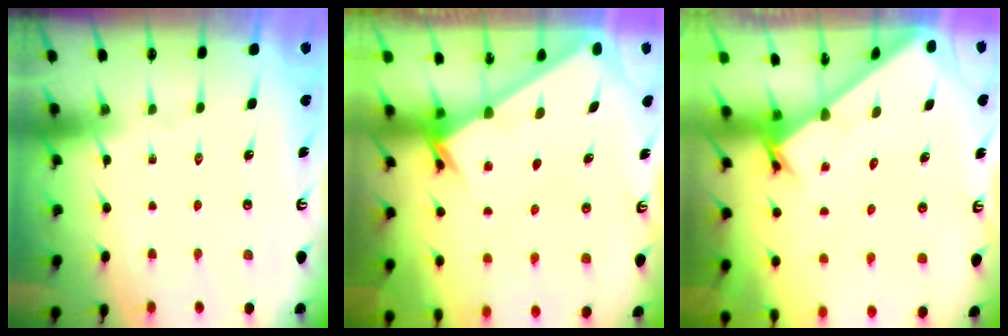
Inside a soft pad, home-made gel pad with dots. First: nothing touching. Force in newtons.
{"total": 2.3, "press": 2.3, "slide": 0.2}
{"total": 3.1, "press": 3.1, "slide": 0.3}